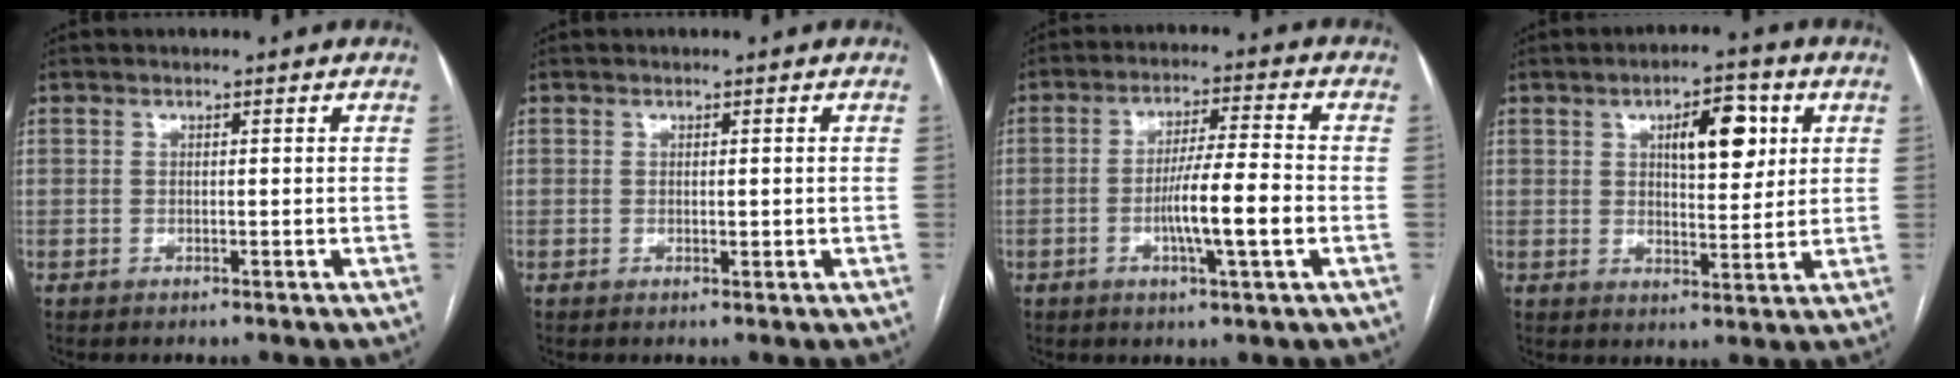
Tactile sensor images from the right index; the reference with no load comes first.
{"total": 0.9, "force": [0.0, 0.5, 0.8], "torque": [-0.011, -0.003, 0.002]}
{"total": 9.2, "force": [-2.3, 0.2, 8.9], "torque": [-0.155, -0.001, -0.043]}
{"total": 8.5, "force": [3.0, 3.1, 7.3], "torque": [-0.108, 0.009, 0.047]}